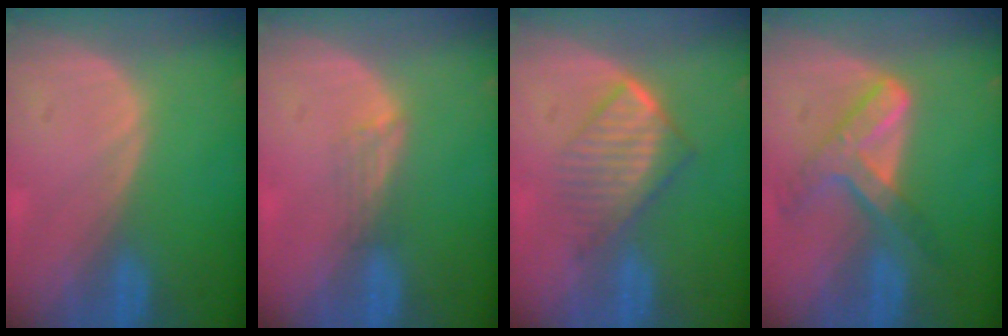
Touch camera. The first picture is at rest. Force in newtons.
{"total": 2.0, "press": 1.6, "slide": 1.3}
{"total": 6.8, "press": 5.9, "slide": 3.4}
{"total": 7.4, "press": 6.3, "slide": 3.9}